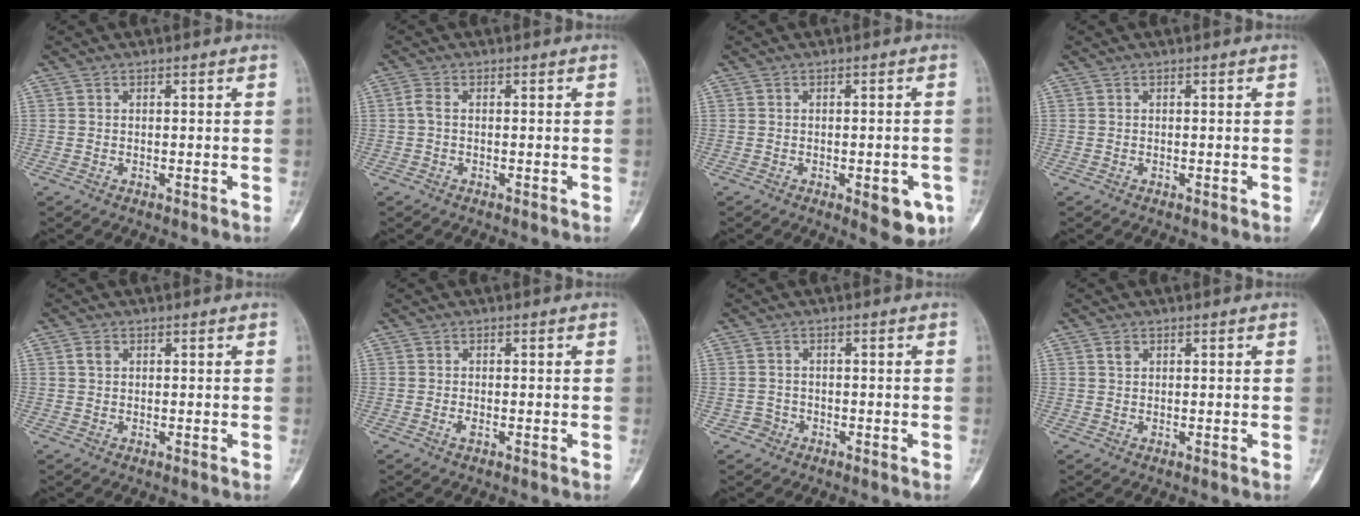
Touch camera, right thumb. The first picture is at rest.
{"total": 1.6, "force": [-0.1, 0.8, 1.4], "torque": [-0.033, 0.000, -0.005]}
{"total": 6.7, "force": [-2.6, 2.7, 5.5], "torque": [-0.047, 0.003, -0.025]}
{"total": 0.0}
{"total": 1.3, "force": [0.4, 1.0, 0.8], "torque": [-0.013, 0.003, 0.007]}
{"total": 0.9, "force": [-0.4, 0.4, 0.8], "torque": [-0.015, -0.001, -0.008]}
{"total": 1.7, "force": [-0.9, 1.4, -0.2], "torque": [0.016, 0.009, -0.021]}
{"total": 1.1, "force": [0.5, 0.8, 0.5], "torque": [-0.005, 0.000, 0.009]}